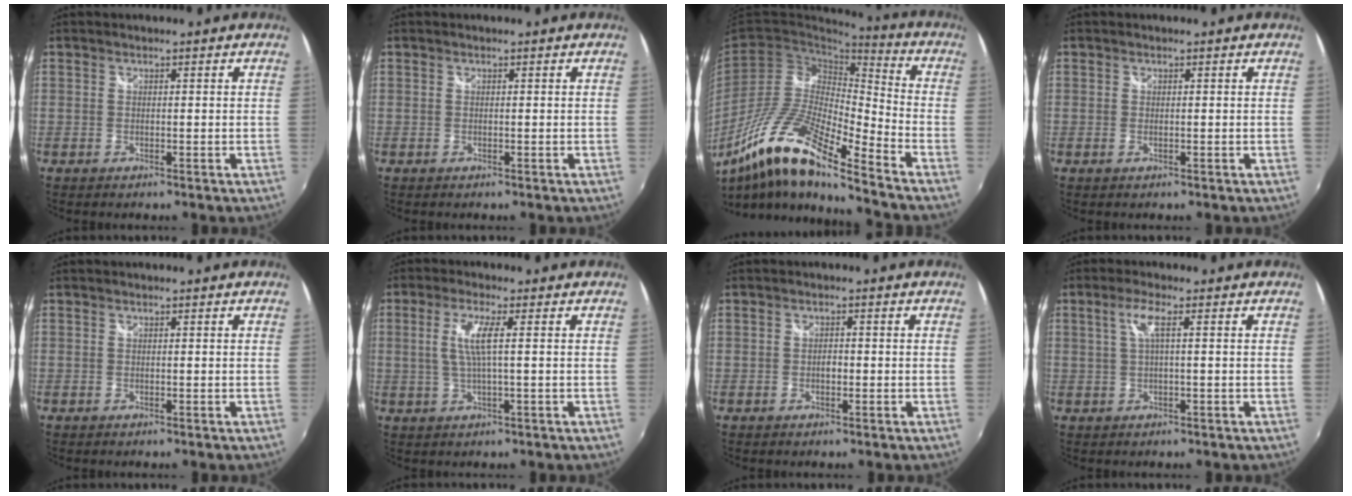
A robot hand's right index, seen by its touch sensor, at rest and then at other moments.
{"total": 0.0}
{"total": 17.8, "force": [-11.6, 2.8, 13.2], "torque": [-0.246, -0.014, -0.236]}
{"total": 0.0}
{"total": 0.0}
{"total": 5.2, "force": [0.6, 0.2, 5.1], "torque": [-0.102, -0.002, 0.015]}
{"total": 1.1, "force": [-0.2, 0.7, 0.8], "torque": [-0.015, 0.006, -0.004]}
{"total": 3.3, "force": [0.6, -0.1, 3.2], "torque": [-0.065, 0.003, 0.013]}